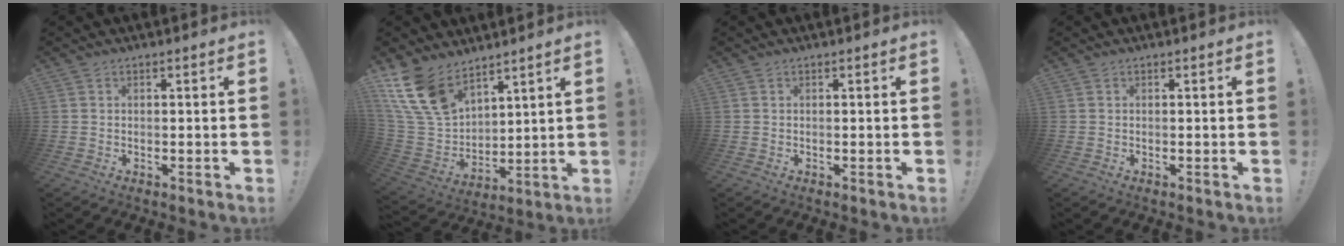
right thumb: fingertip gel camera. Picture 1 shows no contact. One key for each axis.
{"total": 16.3, "fx": 11.5, "fy": 8.9, "fz": 7.5, "tx": -0.161, "ty": -0.069, "tz": 0.225}
{"total": 0.0}
{"total": 0.0}